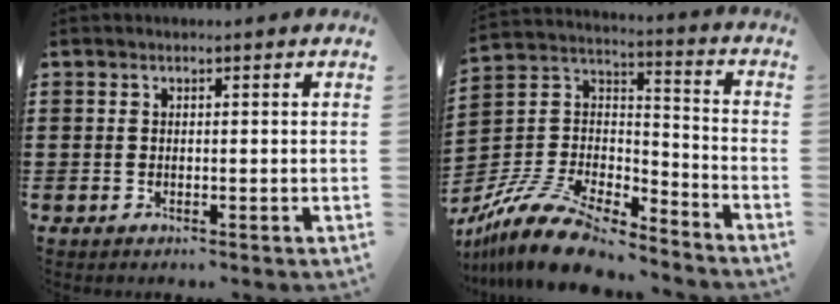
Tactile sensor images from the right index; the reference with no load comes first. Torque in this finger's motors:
{"motor_torque": [-2.00, 0.12, -0.08, -0.09]}